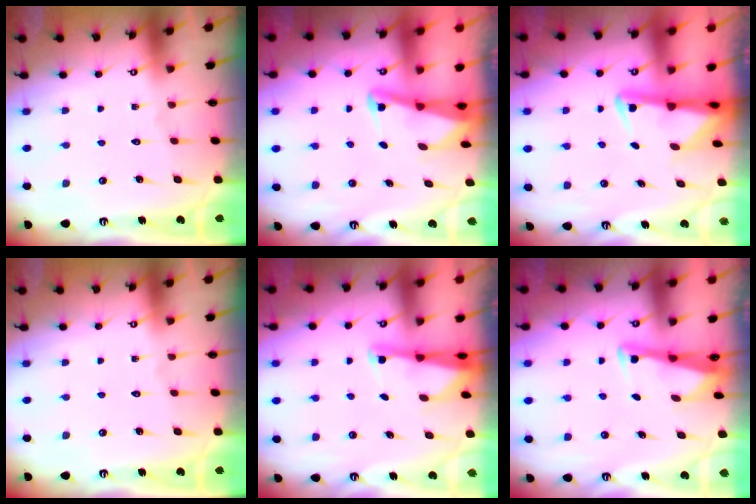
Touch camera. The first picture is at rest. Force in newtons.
{"total": 2.6, "press": 2.5, "slide": 0.6}
{"total": 3.1, "press": 3.1, "slide": 0.6}
{"total": 0.0}
{"total": 2.9, "press": 2.8, "slide": 0.5}
{"total": 3.0, "press": 3.0, "slide": 0.5}